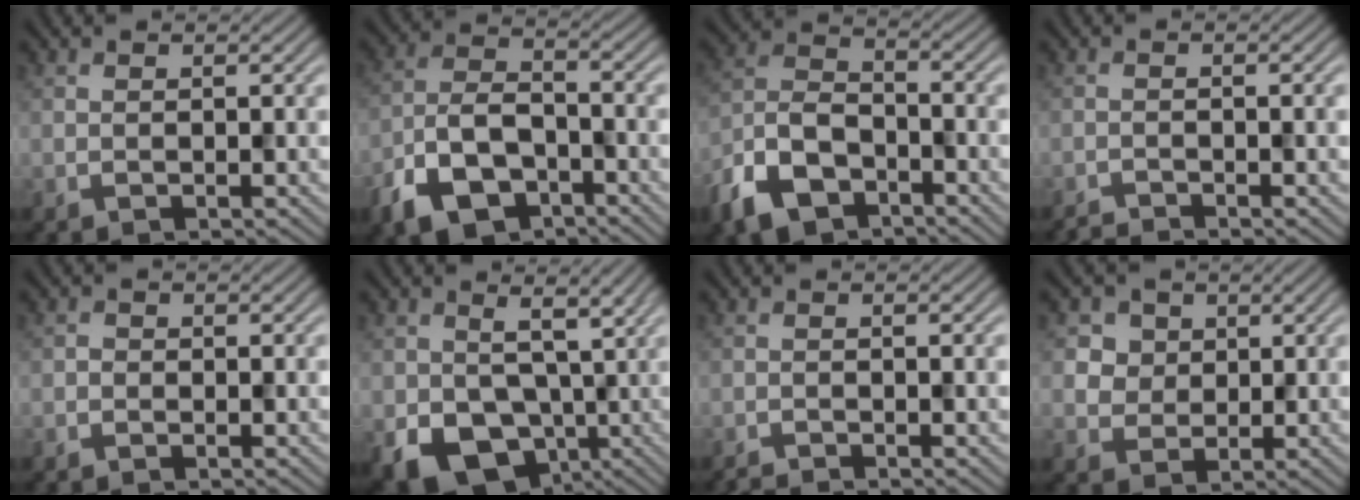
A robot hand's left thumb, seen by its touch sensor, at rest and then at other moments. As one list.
[{"total": 9.5, "force": [-5.6, 5.1, 5.8], "torque": [-0.125, -0.007, -0.116]}, {"total": 9.9, "force": [-6.2, 5.3, 5.6], "torque": [-0.130, -0.009, -0.137]}, {"total": 2.1, "force": [-1.7, 0.1, 1.1], "torque": [-0.017, -0.002, -0.038]}, {"total": 0.7, "force": [-0.4, 0.6, 0.1], "torque": [-0.002, 0.000, -0.011]}, {"total": 12.6, "force": [-1.7, 9.2, 8.5], "torque": [-0.136, -0.049, -0.001]}, {"total": 1.6, "force": [-1.4, 0.1, 0.9], "torque": [-0.014, -0.002, -0.028]}, {"total": 5.3, "force": [2.2, 4.5, 1.8], "torque": [-0.073, -0.003, 0.038]}]